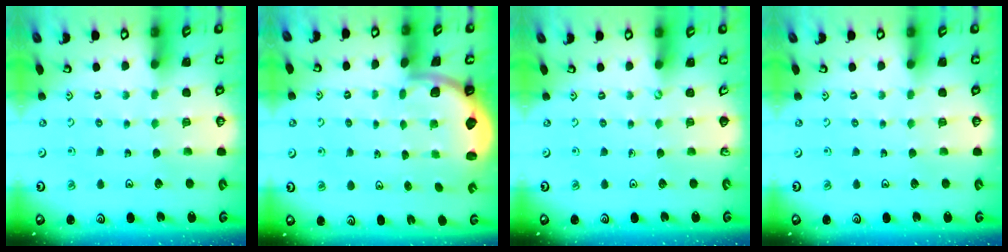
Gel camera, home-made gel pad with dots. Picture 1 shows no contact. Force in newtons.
{"total": 2.0, "press": 2.0, "slide": 0.5}
{"total": 0.0}
{"total": 0.0}